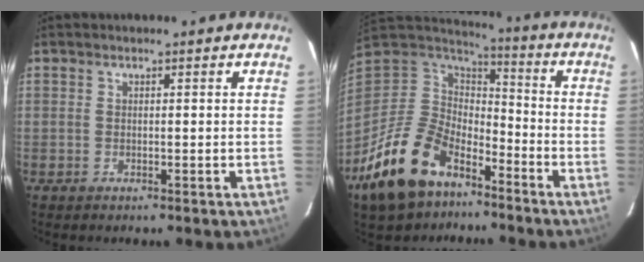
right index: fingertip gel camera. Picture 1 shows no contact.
{"total": 20.6, "force": [-12.4, 11.9, 11.4], "torque": [-0.260, -0.007, -0.210]}